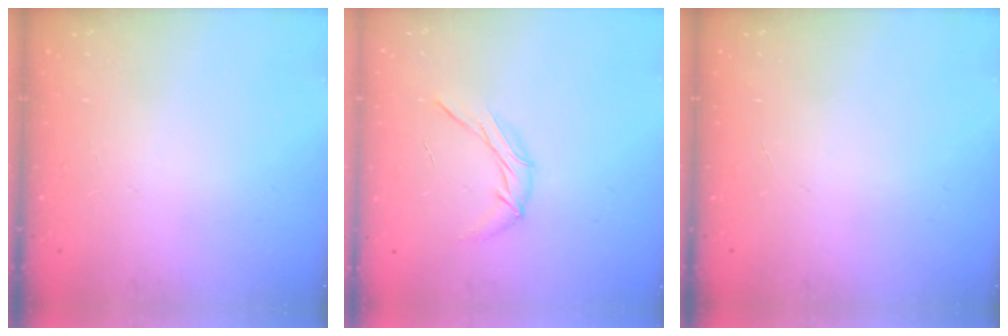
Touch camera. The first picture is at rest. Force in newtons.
{"total": 7.3, "press": 7.3, "slide": 0.5}
{"total": 0.0}